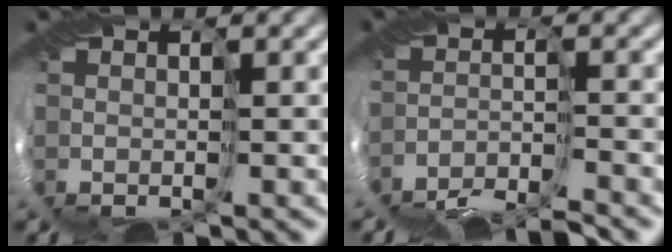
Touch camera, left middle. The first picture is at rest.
{"total": 6.1, "force": [-6.0, 0.3, 1.0], "torque": [-0.022, -0.010, -0.115]}